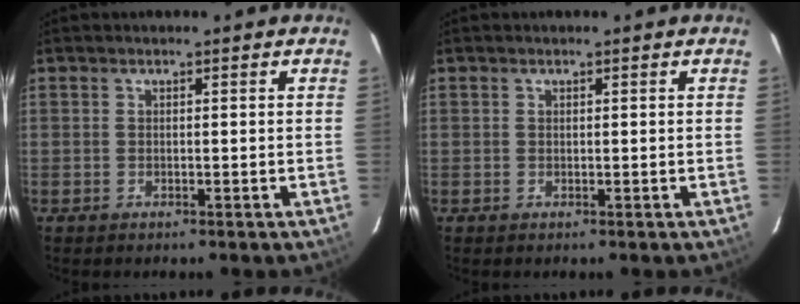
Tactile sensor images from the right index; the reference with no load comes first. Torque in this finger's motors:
{"motor_torque": [-0.08, 0.11, -0.07, 0.00]}